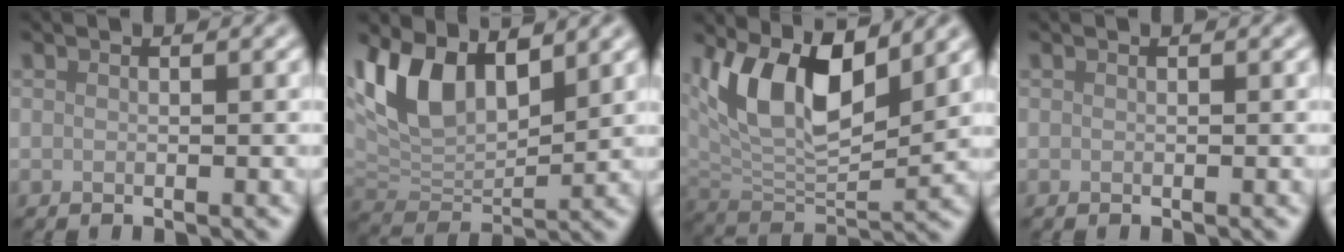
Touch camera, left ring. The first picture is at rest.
{"total": 7.9, "force": [3.6, 4.3, 5.6], "torque": [-0.114, -0.003, 0.065]}
{"total": 9.6, "force": [3.8, 4.3, 7.6], "torque": [-0.136, -0.011, 0.067]}
{"total": 0.0}